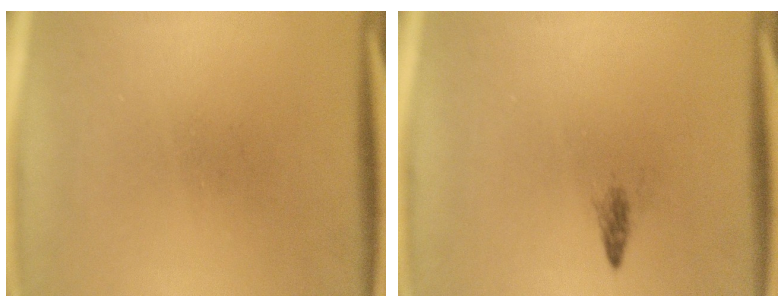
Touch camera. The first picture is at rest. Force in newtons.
{"total": 1.0}